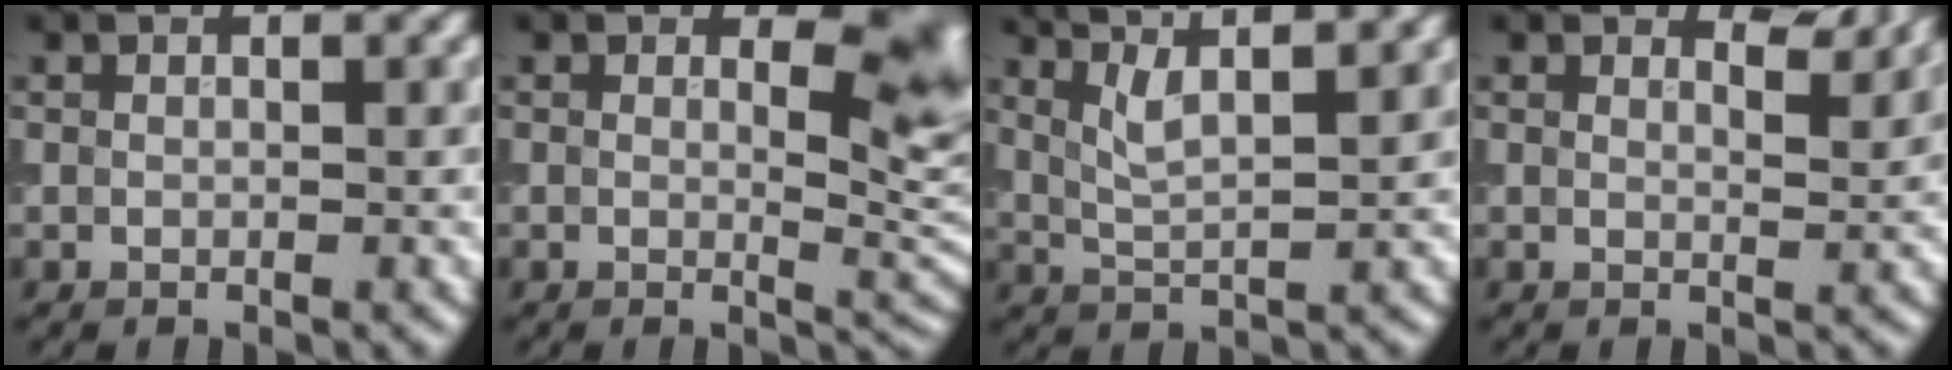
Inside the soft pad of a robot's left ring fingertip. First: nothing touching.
{"total": 5.6, "force": [1.5, 2.9, 4.6], "torque": [-0.047, -0.008, 0.024]}
{"total": 6.4, "force": [4.3, 1.6, 4.4], "torque": [-0.075, 0.030, 0.047]}
{"total": 2.4, "force": [2.2, 0.4, 0.9], "torque": [-0.013, -0.007, 0.025]}